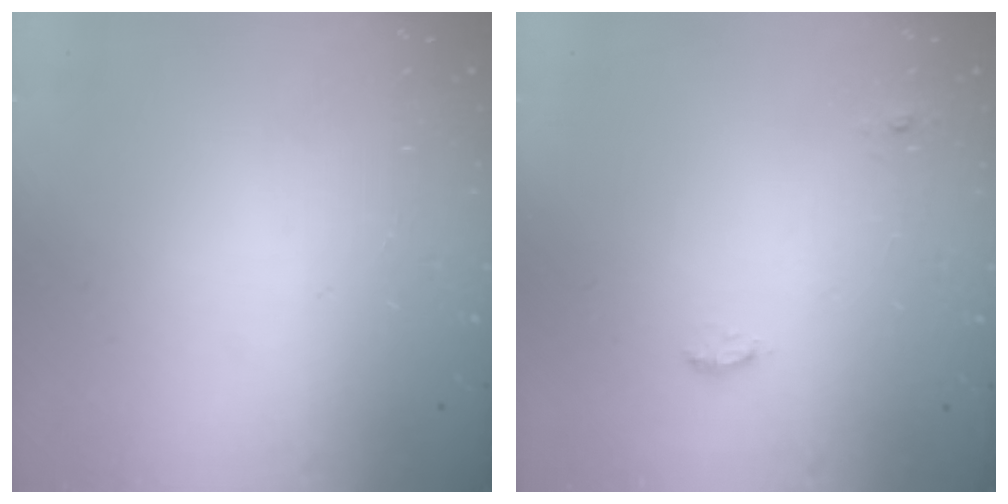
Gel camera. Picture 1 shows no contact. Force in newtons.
{"total": 5.9, "press": 4.3, "slide": 4.1}